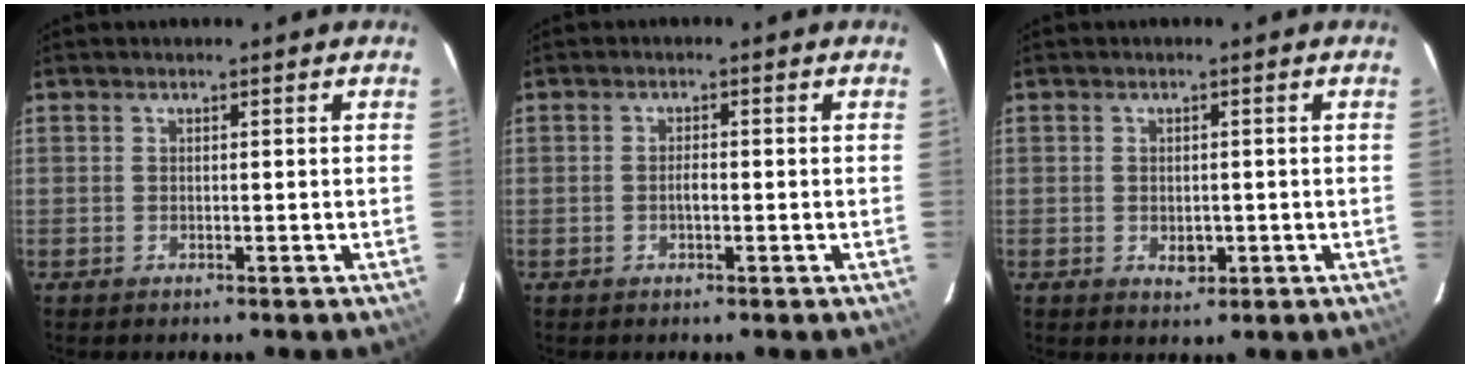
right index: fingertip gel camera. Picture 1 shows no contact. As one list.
[{"total": 1.5, "force": [-0.5, 0.6, 1.3], "torque": [-0.024, 0.001, -0.009]}, {"total": 2.8, "force": [-0.7, 2.0, 1.8], "torque": [-0.029, -0.003, -0.007]}]